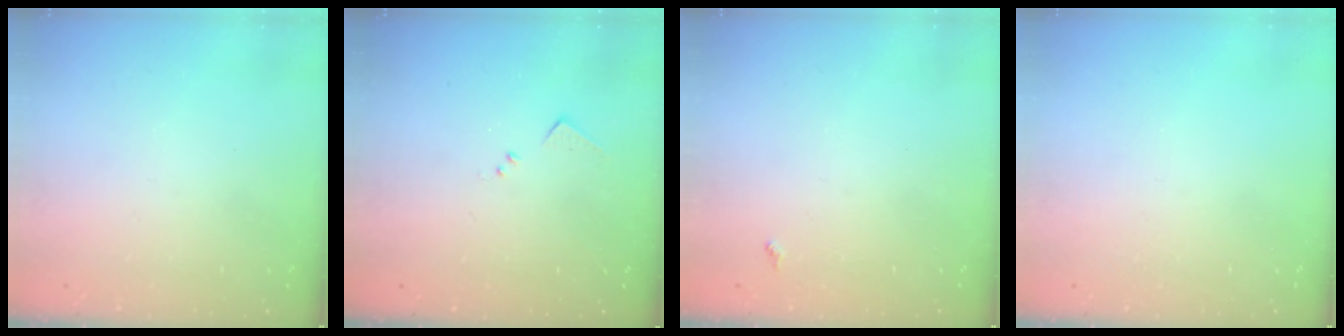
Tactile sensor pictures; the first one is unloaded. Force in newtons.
{"total": 6.0, "press": 6.0, "slide": 0.5}
{"total": 3.7, "press": 3.7, "slide": 0.5}
{"total": 0.0}